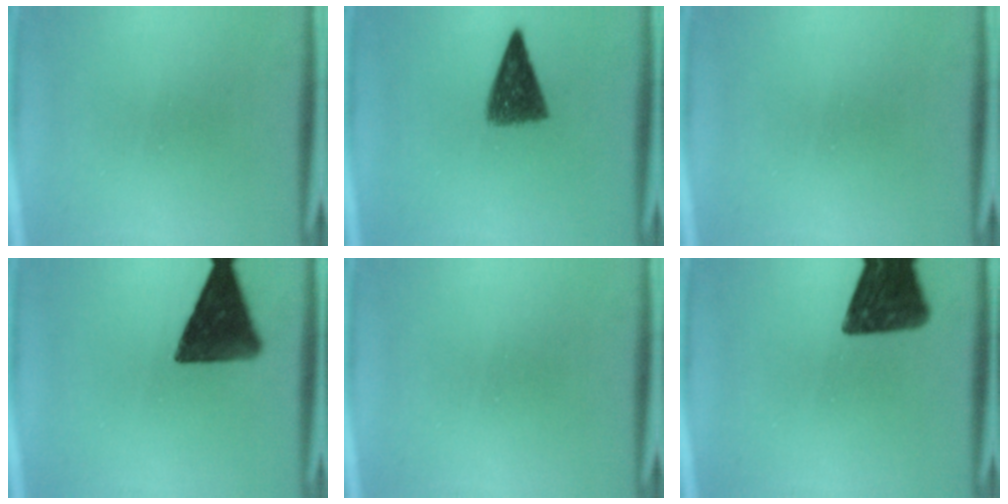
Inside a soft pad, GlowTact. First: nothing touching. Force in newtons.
{"total": 7.4}
{"total": 0.0}
{"total": 12.1}
{"total": 0.0}
{"total": 15.0}